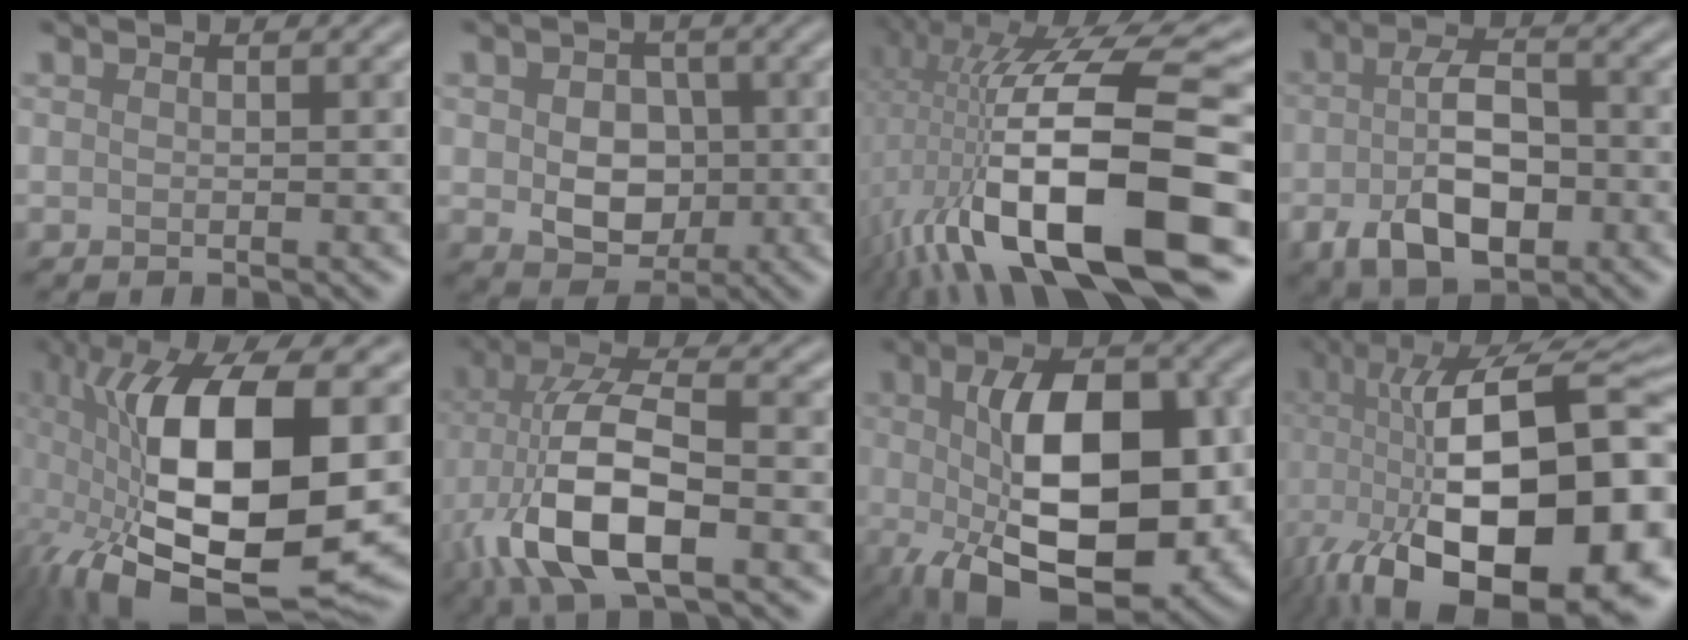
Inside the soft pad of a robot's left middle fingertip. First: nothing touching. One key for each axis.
{"total": 5.6, "fx": -0.2, "fy": 4.2, "fz": 3.6, "tx": -0.053, "ty": -0.003, "tz": -0.006}
{"total": 17.2, "fx": -3.1, "fy": 5.2, "fz": 16.0, "tx": -0.275, "ty": 0.020, "tz": -0.054}
{"total": 7.2, "fx": -2.4, "fy": 3.5, "fz": 5.8, "tx": -0.111, "ty": 0.002, "tz": -0.046}
{"total": 17.1, "fx": -0.2, "fy": 7.4, "fz": 15.4, "tx": -0.288, "ty": -0.007, "tz": -0.002}
{"total": 10.9, "fx": -3.2, "fy": 4.7, "fz": 9.2, "tx": -0.199, "ty": 0.001, "tz": -0.066}
{"total": 14.4, "fx": -1.4, "fy": 7.6, "fz": 12.2, "tx": -0.188, "ty": -0.011, "tz": -0.019}
{"total": 21.2, "fx": -4.9, "fy": 10.1, "fz": 18.0, "tx": -0.307, "ty": 0.006, "tz": -0.075}